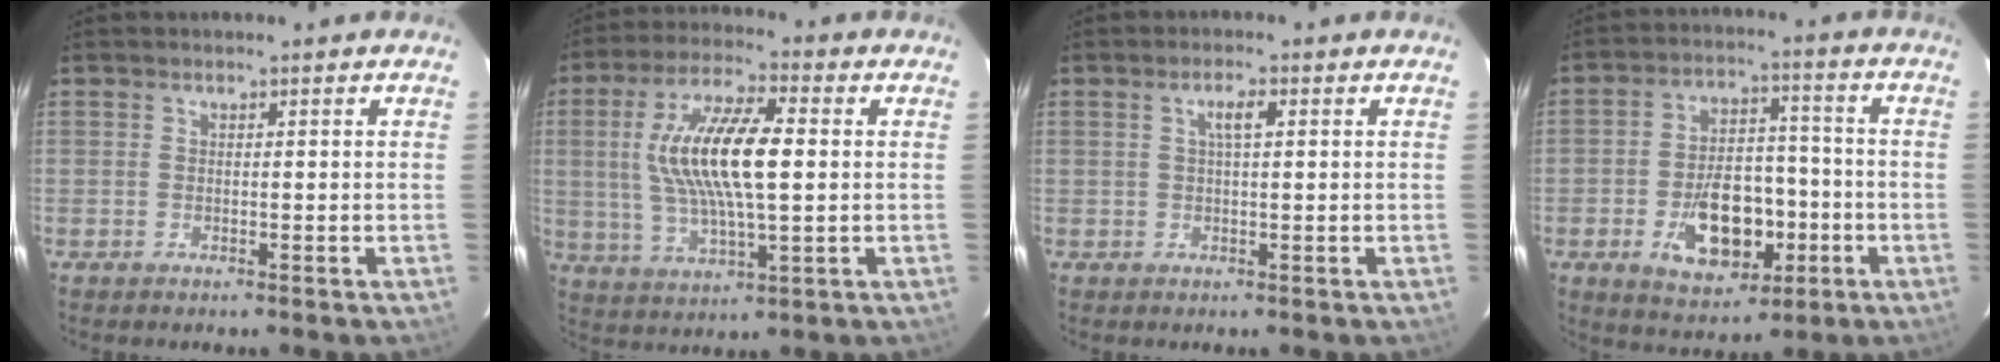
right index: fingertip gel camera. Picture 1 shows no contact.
{"total": 15.7, "force": [1.7, 4.7, 14.9], "torque": [-0.287, 0.010, 0.036]}
{"total": 2.5, "force": [0.7, 0.6, 2.3], "torque": [-0.044, 0.006, 0.013]}
{"total": 14.1, "force": [-4.9, 8.4, 10.3], "torque": [-0.190, 0.017, -0.060]}